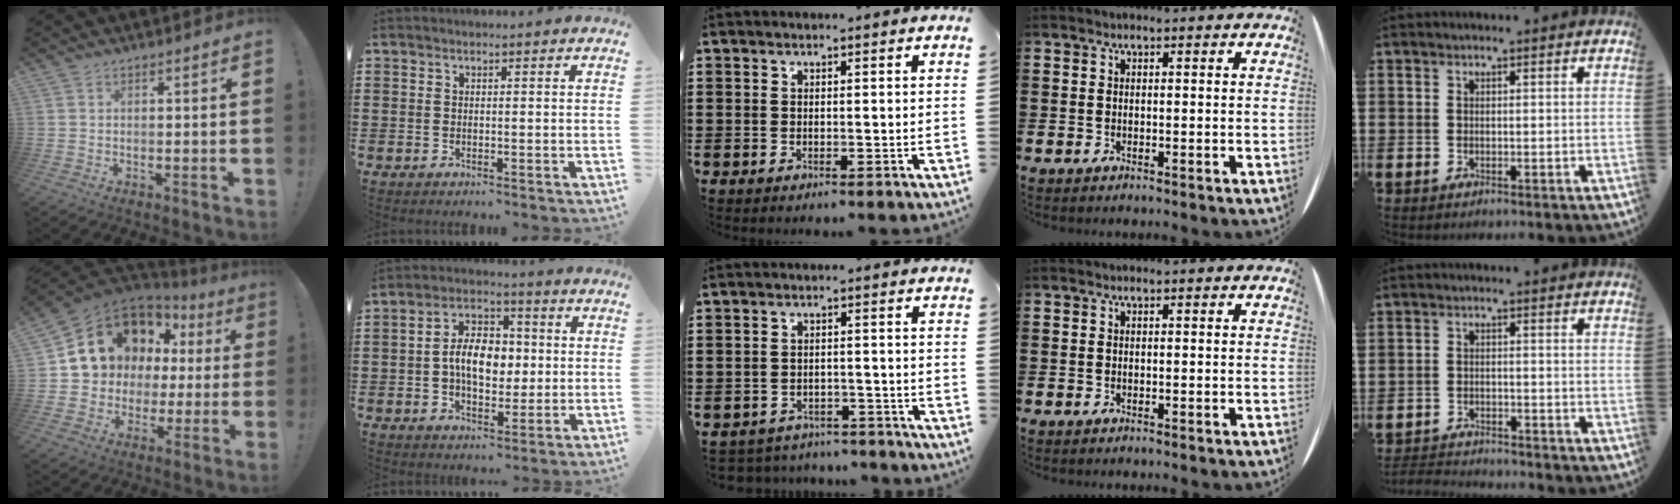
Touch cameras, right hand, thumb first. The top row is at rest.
{"thumb": {"total": 12.3, "force": [5.8, 10.0, 4.2], "torque": [-0.067, -0.048, 0.129]}, "index": {"total": 8.0, "force": [-0.1, 5.1, 6.2], "torque": [-0.114, 0.009, -0.009]}, "middle": {"total": 2.9, "force": [-2.9, 0.4, -0.2], "torque": [-0.006, -0.001, -0.063]}, "little": {"total": 2.3, "force": [-2.3, 0.0, -0.2], "torque": [-0.003, 0.002, -0.052]}}